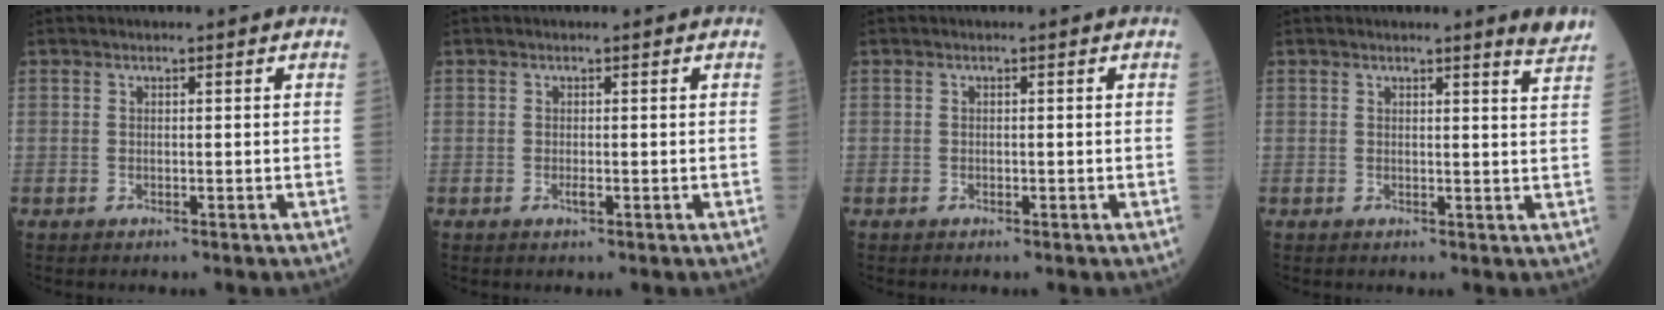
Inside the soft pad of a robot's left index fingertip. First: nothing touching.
{"total": 0.7, "force": [-0.3, 0.1, 0.6], "torque": [-0.015, -0.001, -0.003]}
{"total": 0.0}
{"total": 2.6, "force": [2.3, -0.6, 1.0], "torque": [-0.016, -0.023, 0.017]}